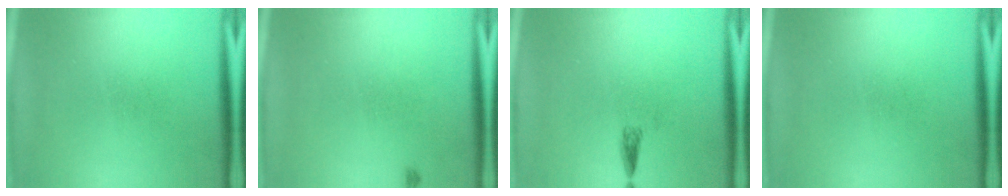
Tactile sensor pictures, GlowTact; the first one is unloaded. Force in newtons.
{"total": 0.5}
{"total": 1.2}
{"total": 0.0}